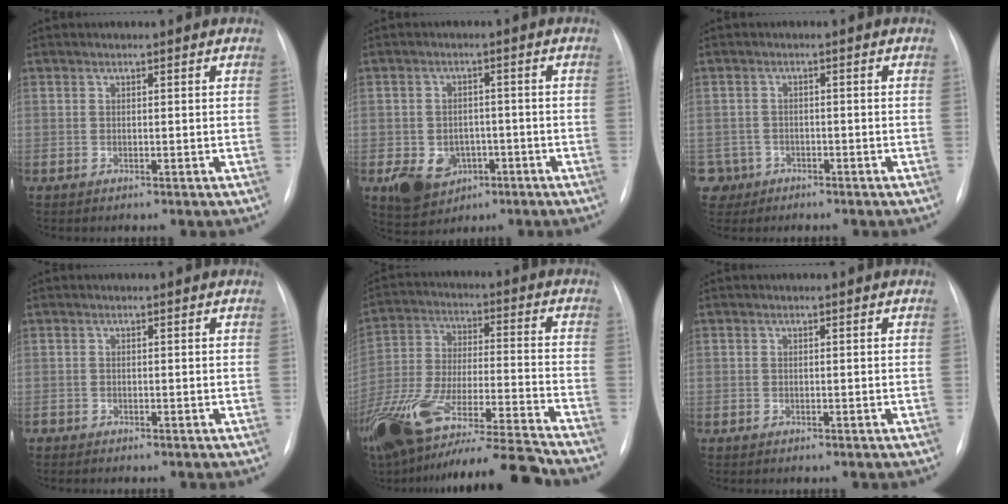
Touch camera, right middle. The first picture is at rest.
{"total": 8.0, "force": [-3.3, 6.2, 3.8], "torque": [-0.065, 0.009, -0.039]}
{"total": 4.1, "force": [-2.2, 3.4, -0.5], "torque": [0.008, 0.010, -0.038]}
{"total": 1.1, "force": [-1.0, 0.3, 0.3], "torque": [-0.007, -0.002, -0.016]}
{"total": 26.1, "force": [-21.5, 1.5, 14.6], "torque": [-0.260, -0.039, -0.361]}
{"total": 0.0}